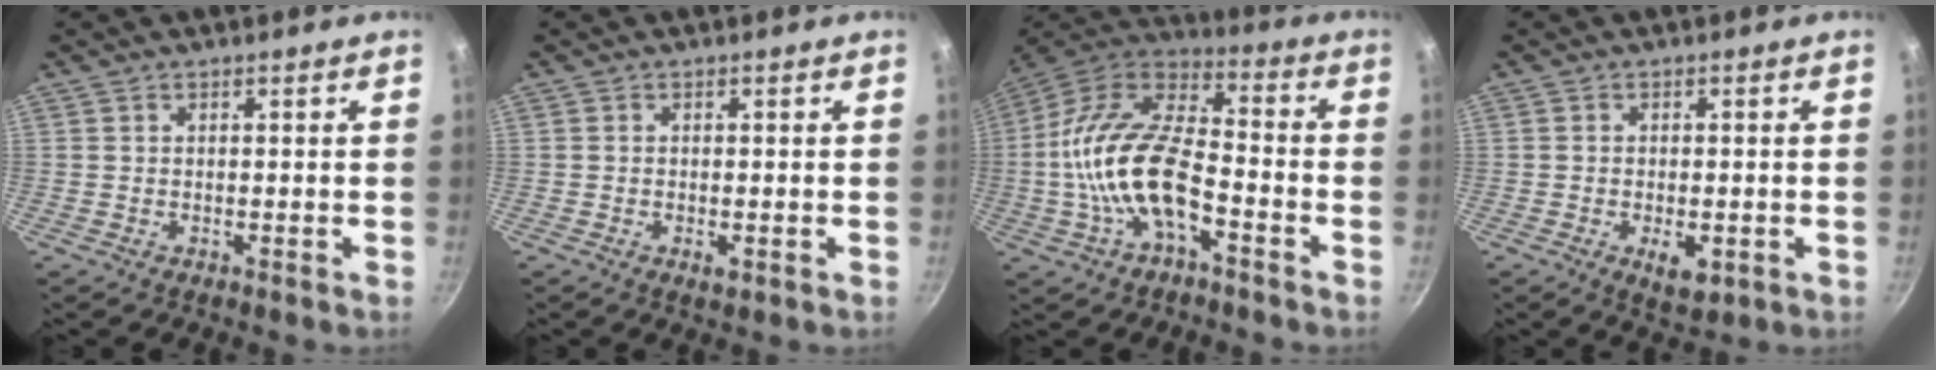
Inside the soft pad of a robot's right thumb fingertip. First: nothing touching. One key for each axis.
{"total": 1.5, "fx": -0.5, "fy": 0.7, "fz": 1.2, "tx": -0.021, "ty": -0.002, "tz": -0.008}
{"total": 18.8, "fx": -5.1, "fy": 9.2, "fz": 15.6, "tx": -0.281, "ty": 0.048, "tz": -0.111}
{"total": 4.9, "fx": -1.5, "fy": 2.5, "fz": 3.9, "tx": -0.051, "ty": -0.001, "tz": -0.016}